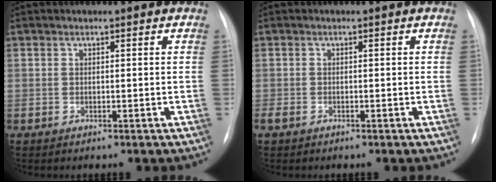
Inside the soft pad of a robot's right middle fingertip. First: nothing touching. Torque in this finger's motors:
{"motor_torque": [0.69, -1.45, 1.01, 0.21]}